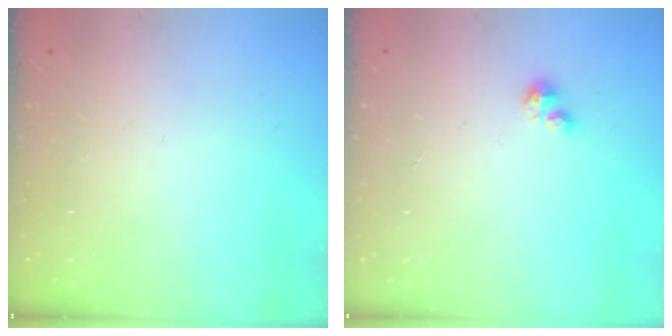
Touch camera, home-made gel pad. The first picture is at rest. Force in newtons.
{"total": 2.0, "press": 2.0, "slide": 0.4}